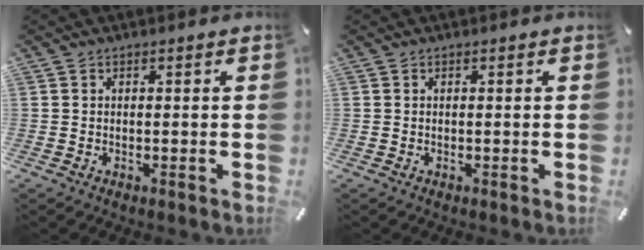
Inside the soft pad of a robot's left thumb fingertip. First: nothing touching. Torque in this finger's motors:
{"motor_torque": [0.00, 0.00, 0.01, 0.01, 0.00]}